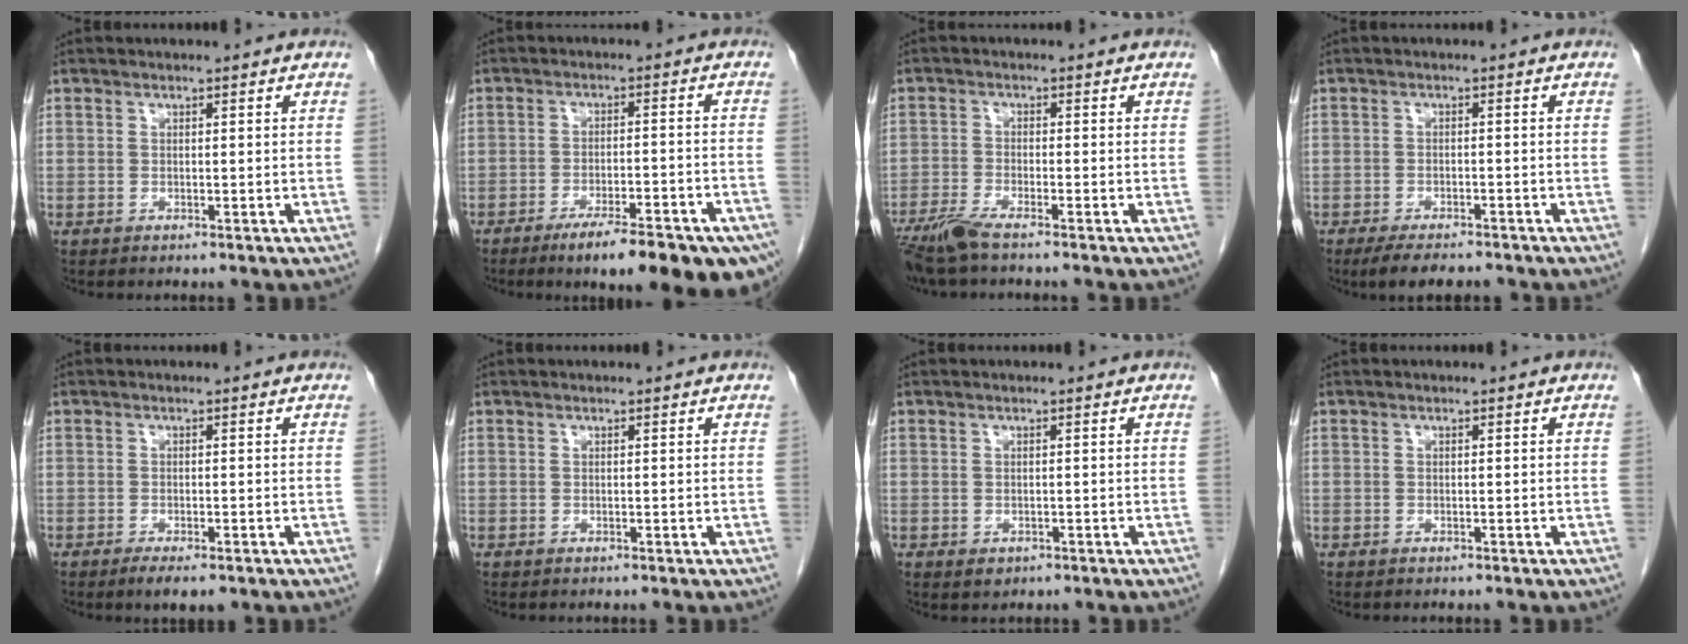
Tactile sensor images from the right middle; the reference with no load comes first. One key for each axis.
{"total": 16.7, "fx": -11.6, "fy": 2.9, "fz": 11.7, "tx": -0.095, "ty": 0.002, "tz": -0.163}
{"total": 5.1, "fx": -4.2, "fy": 0.0, "fz": 2.9, "tx": -0.060, "ty": -0.016, "tz": -0.084}
{"total": 6.4, "fx": -5.4, "fy": 1.5, "fz": 3.2, "tx": -0.046, "ty": -0.008, "tz": -0.081}
{"total": 3.3, "fx": -2.2, "fy": 0.9, "fz": 2.3, "tx": -0.036, "ty": -0.007, "tz": -0.031}
{"total": 0.0}
{"total": 1.2, "fx": -0.5, "fy": 0.9, "fz": 0.5, "tx": -0.008, "ty": 0.001, "tz": 0.000}
{"total": 0.0}